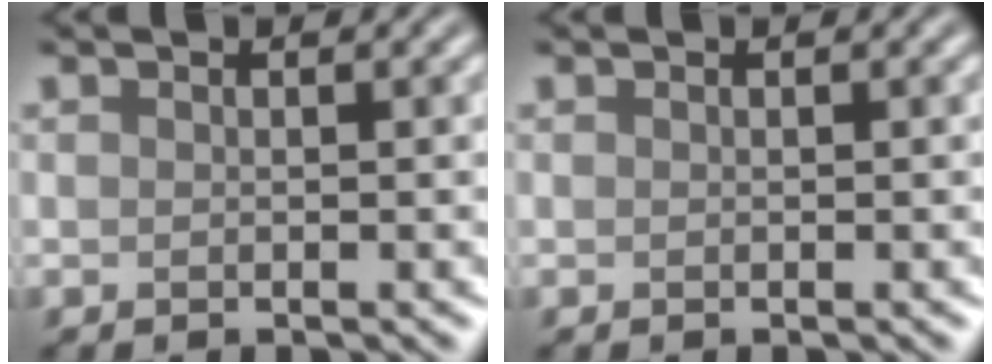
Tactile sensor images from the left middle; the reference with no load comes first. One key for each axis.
{"total": 0.0}